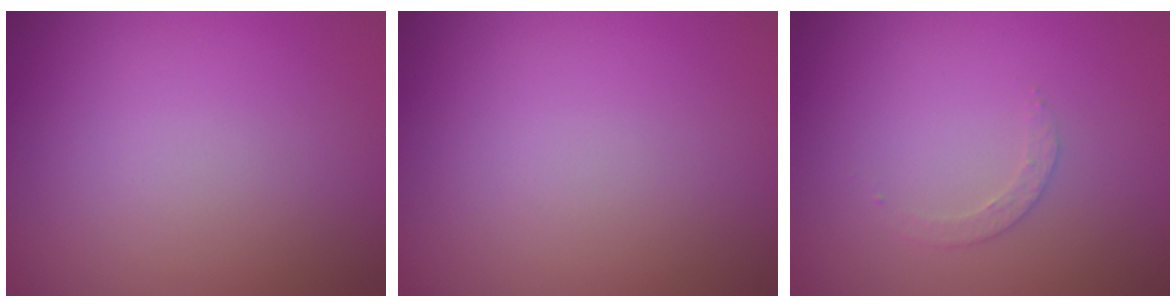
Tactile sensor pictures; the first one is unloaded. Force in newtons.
{"total": 0.0}
{"total": 1.2, "press": 1.2, "slide": 0.3}